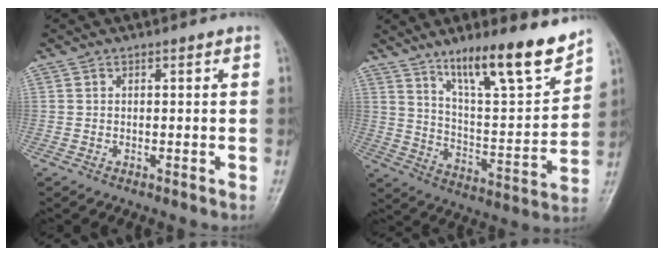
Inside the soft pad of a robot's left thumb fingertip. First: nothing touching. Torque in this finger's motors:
{"motor_torque": [1.00, 0.78, 1.44, -1.33, 0.14]}